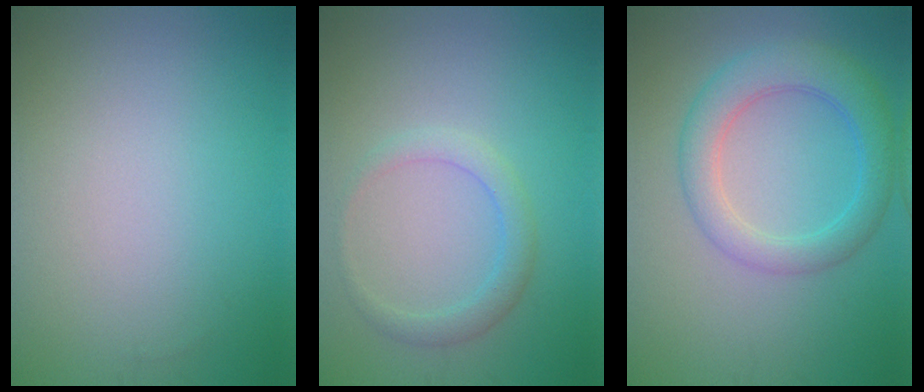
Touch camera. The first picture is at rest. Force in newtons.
{"total": 2.2, "press": 2.2, "slide": 0.1}
{"total": 4.7, "press": 4.7, "slide": 0.1}